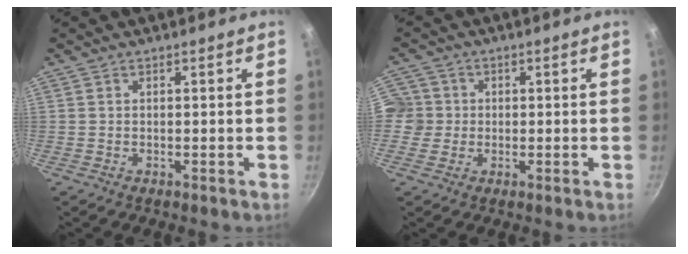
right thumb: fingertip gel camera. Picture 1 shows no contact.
{"total": 5.2, "force": [0.0, 5.1, 1.0], "torque": [0.015, 0.005, -0.011]}